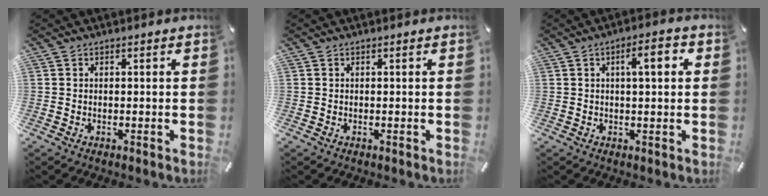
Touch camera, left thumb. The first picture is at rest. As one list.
[{"total": 0.0}, {"total": 6.5, "force": [1.8, 1.8, 5.9], "torque": [-0.087, -0.004, 0.020]}]